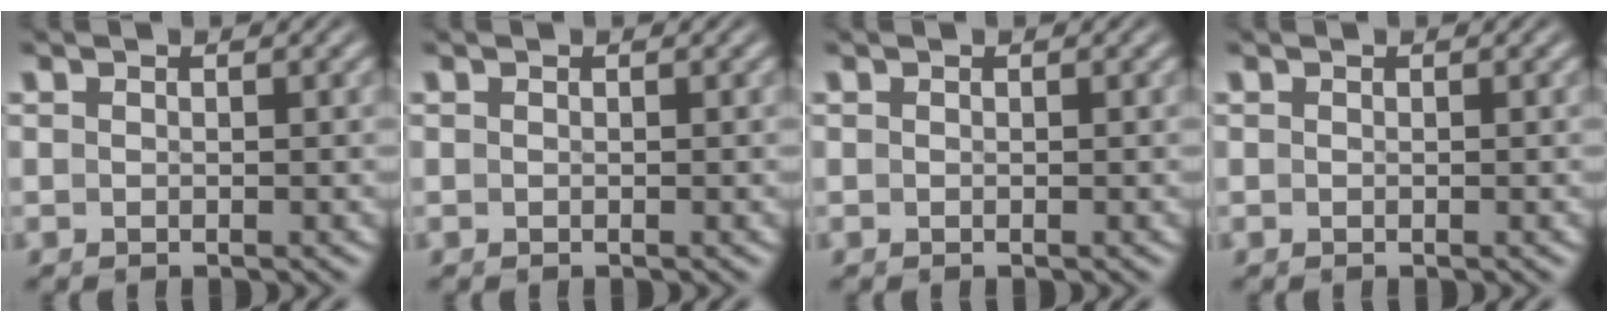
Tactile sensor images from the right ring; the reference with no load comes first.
{"total": 0.0}
{"total": 0.0}
{"total": 0.0}